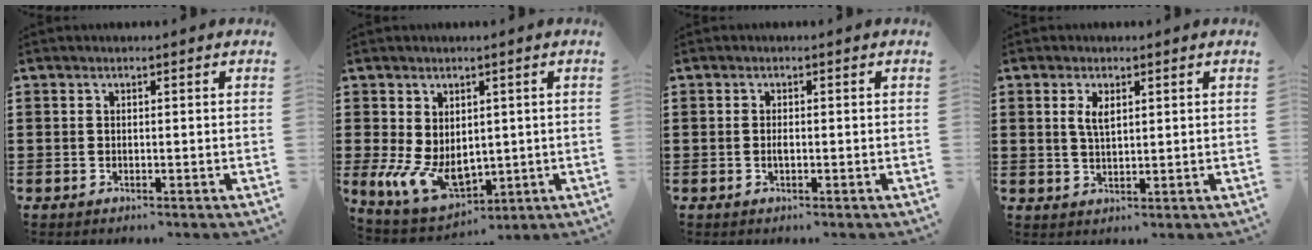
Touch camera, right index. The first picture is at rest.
{"total": 8.0, "force": [-0.4, 5.6, 5.7], "torque": [-0.134, 0.000, 0.000]}
{"total": 1.1, "force": [-0.2, 0.4, 1.1], "torque": [-0.021, -0.001, -0.004]}
{"total": 3.0, "force": [1.1, 1.2, 2.5], "torque": [-0.054, 0.005, 0.019]}